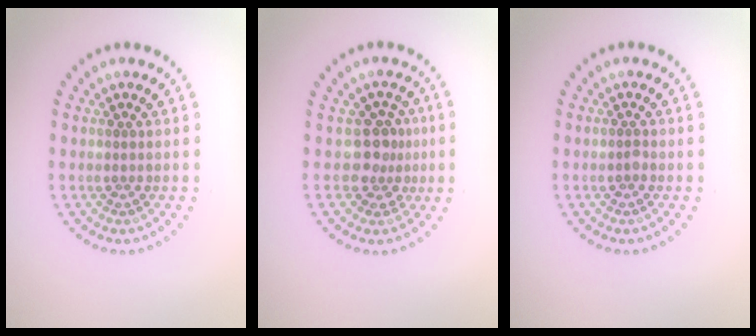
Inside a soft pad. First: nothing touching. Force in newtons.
{"total": 2.6, "press": 2.0, "slide": 1.7}
{"total": 0.6, "press": 0.5, "slide": 0.3}